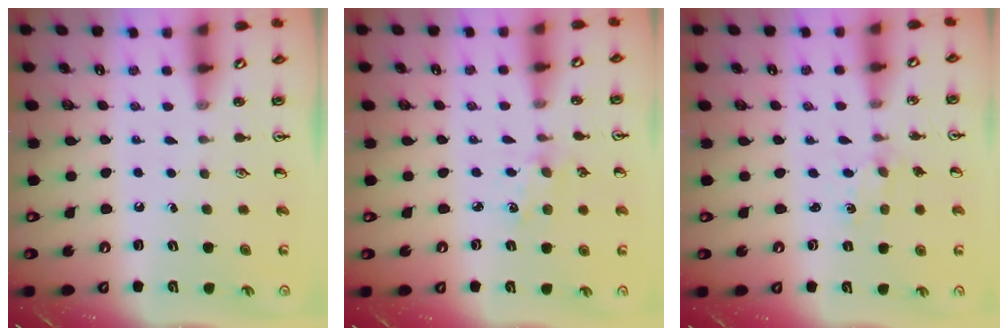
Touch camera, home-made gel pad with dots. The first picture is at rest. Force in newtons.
{"total": 3.8, "press": 3.7, "slide": 0.5}
{"total": 0.0}